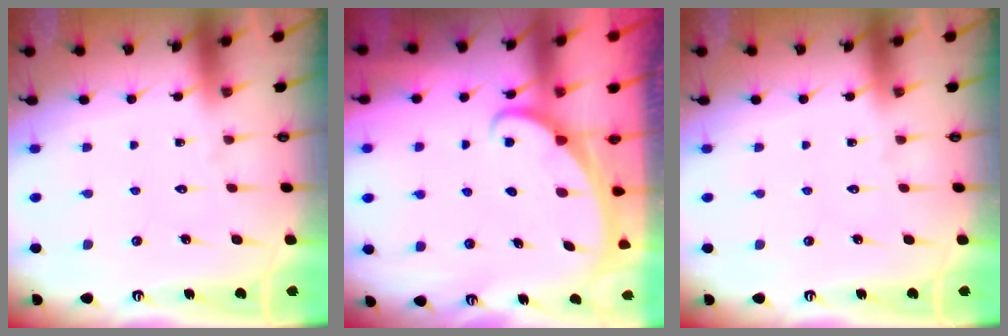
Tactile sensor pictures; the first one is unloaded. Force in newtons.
{"total": 1.8, "press": 1.8, "slide": 0.1}
{"total": 0.0}